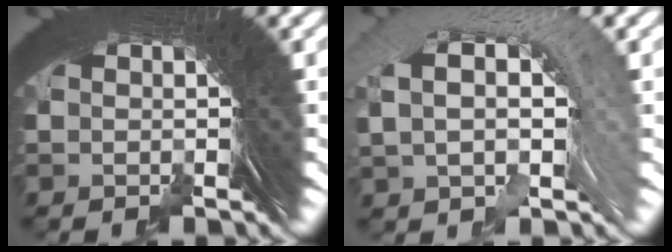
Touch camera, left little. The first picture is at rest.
{"total": 5.8, "force": [1.4, 3.1, 4.8], "torque": [-0.068, 0.041, 0.010]}